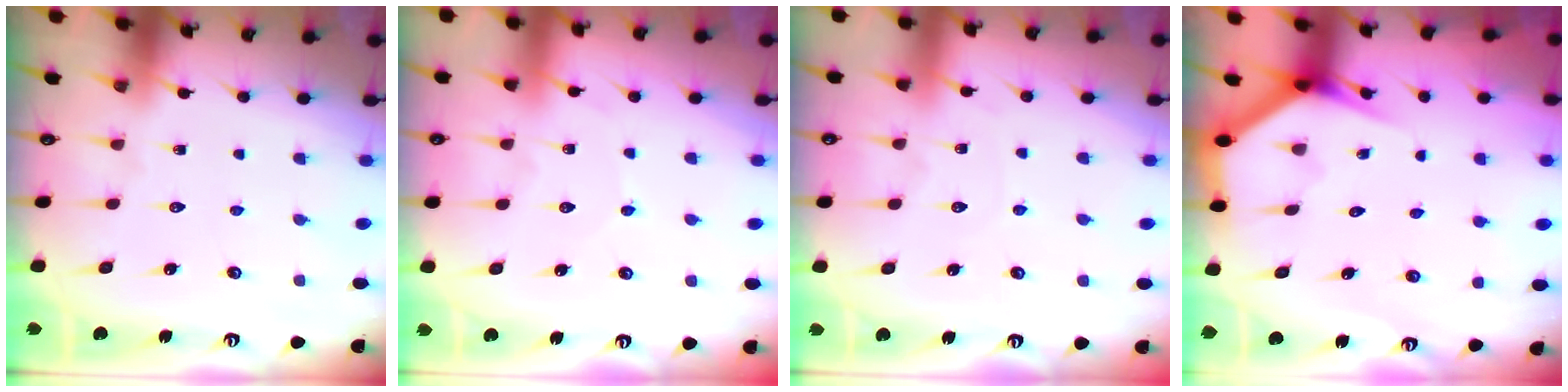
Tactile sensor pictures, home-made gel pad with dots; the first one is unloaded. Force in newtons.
{"total": 2.5, "press": 2.5, "slide": 0.3}
{"total": 2.7, "press": 2.7, "slide": 0.3}
{"total": 3.4, "press": 3.4, "slide": 0.3}